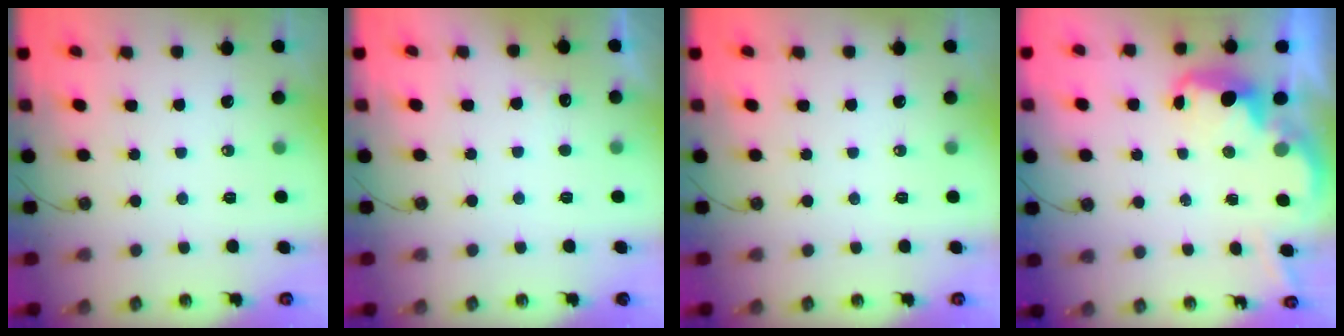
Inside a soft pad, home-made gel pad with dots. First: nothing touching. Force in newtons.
{"total": 4.0, "press": 3.8, "slide": 1.1}
{"total": 0.0}
{"total": 3.0, "press": 2.9, "slide": 0.7}